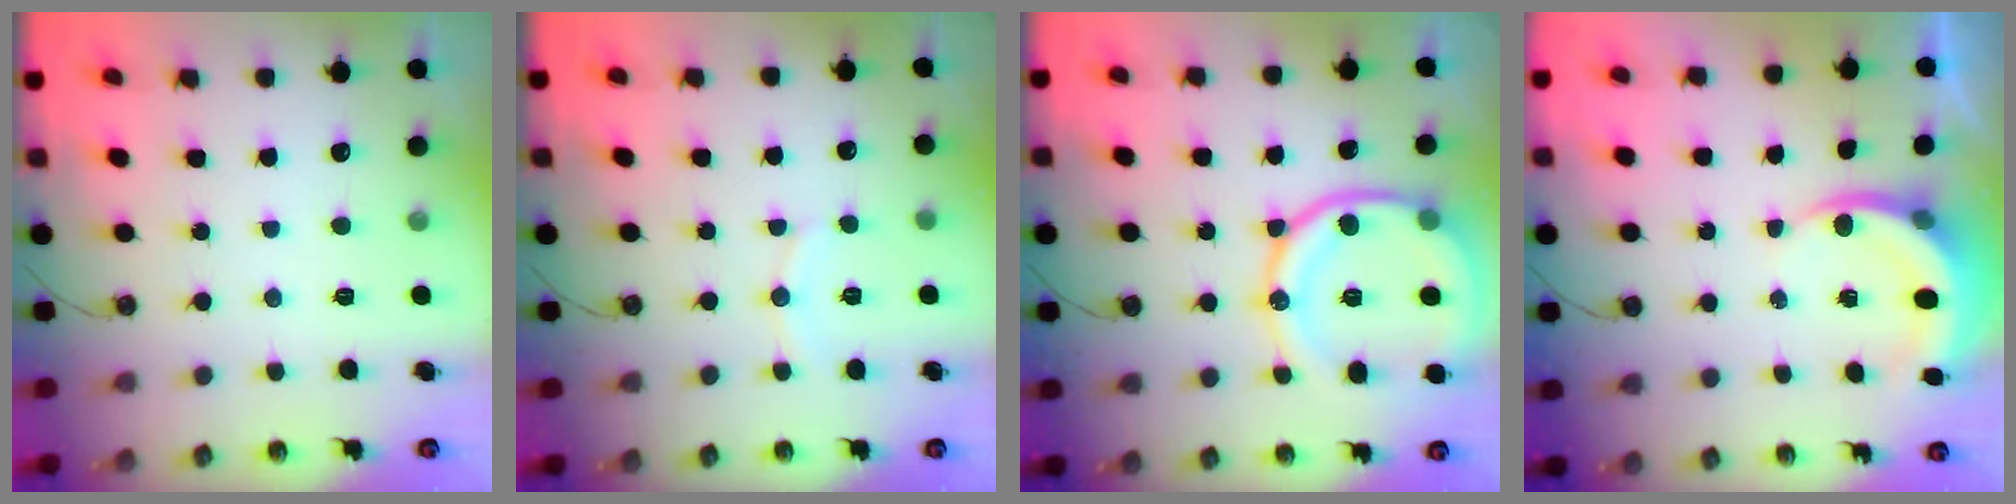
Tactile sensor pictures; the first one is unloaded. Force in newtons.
{"total": 7.0, "press": 7.0, "slide": 0.4}
{"total": 18.9, "press": 18.8, "slide": 2.3}
{"total": 4.5, "press": 4.5, "slide": 0.3}